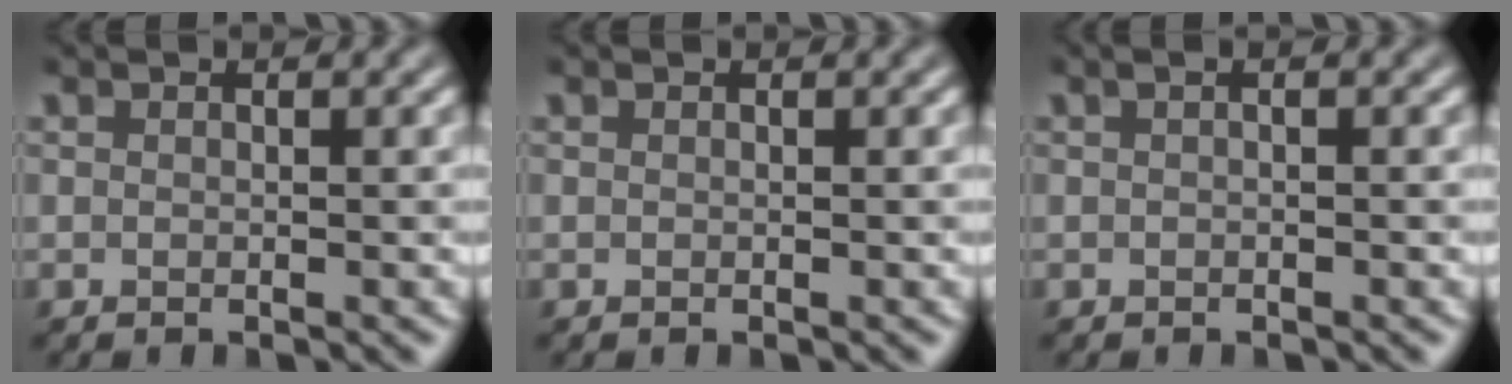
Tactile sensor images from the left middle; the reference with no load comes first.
{"total": 0.0}
{"total": 0.8, "force": [0.2, 0.2, 0.8], "torque": [-0.014, -0.002, -0.004]}